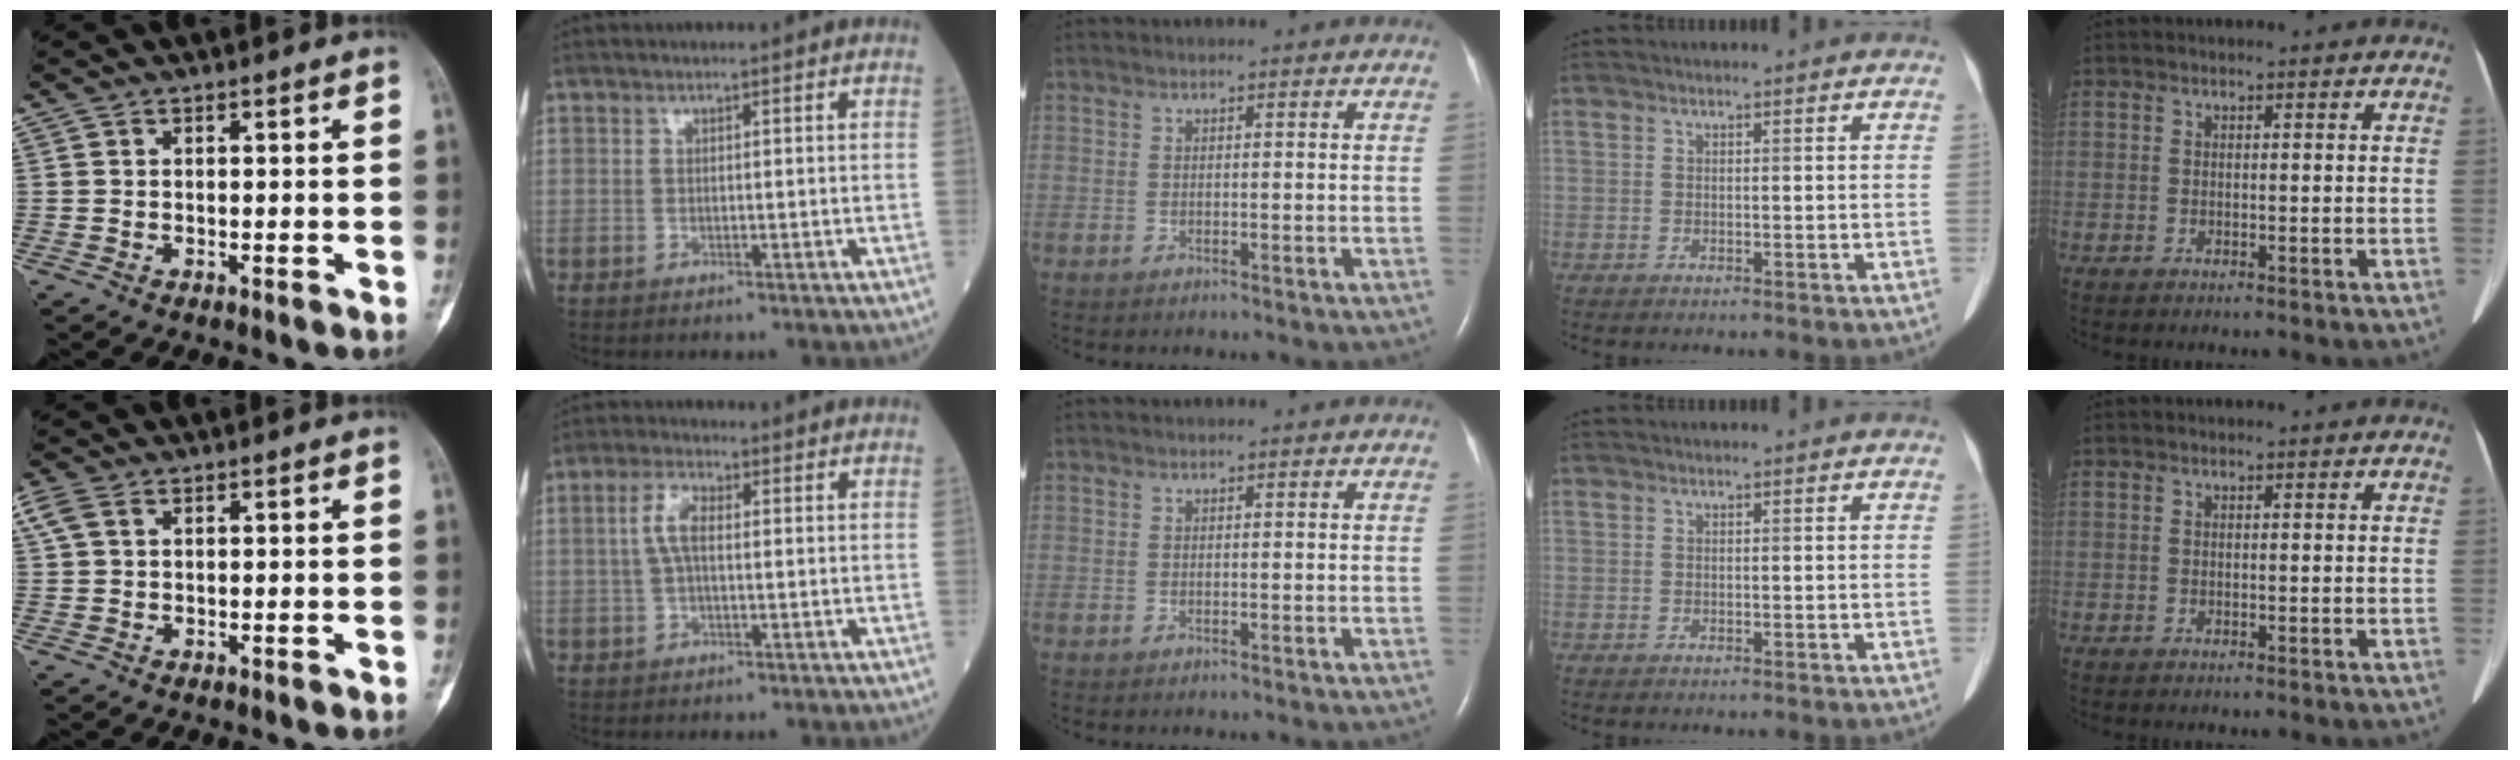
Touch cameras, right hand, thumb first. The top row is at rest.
{"thumb": {"total": 3.4, "force": [1.5, 2.1, 2.3], "torque": [-0.073, 0.021, 0.034]}, "index": {"total": 4.1, "force": [0.4, 1.5, 3.8], "torque": [-0.087, 0.013, 0.009]}}